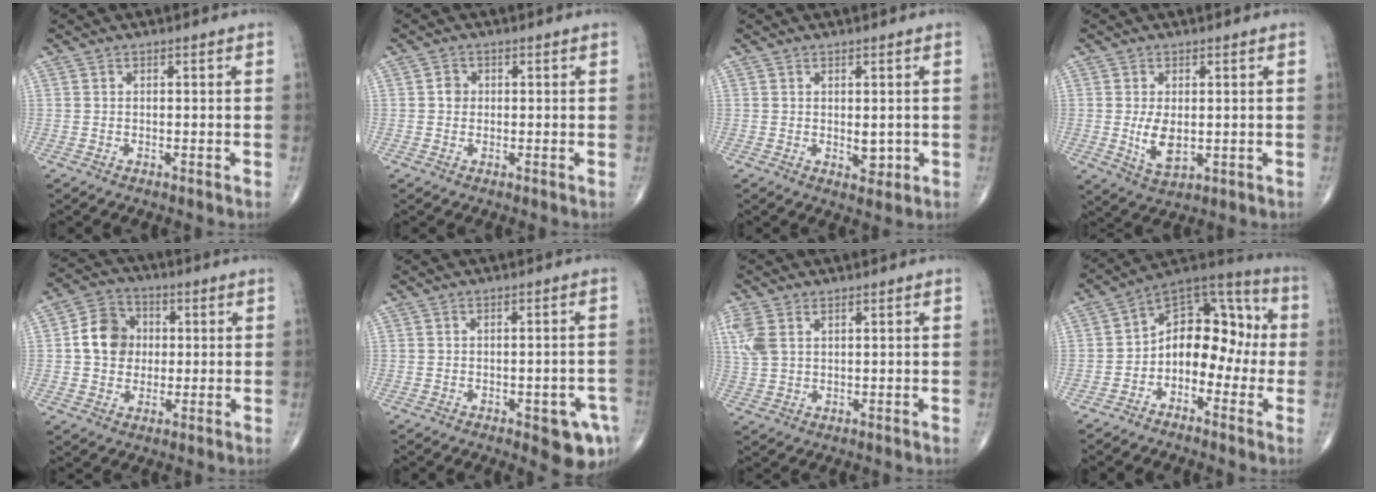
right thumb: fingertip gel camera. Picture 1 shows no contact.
{"total": 1.9, "force": [0.1, 1.7, 0.8], "torque": [-0.003, 0.004, -0.002]}
{"total": 3.0, "force": [-0.1, 1.7, 2.5], "torque": [-0.026, -0.007, 0.004]}
{"total": 6.0, "force": [-0.2, 3.3, 5.0], "torque": [-0.088, -0.014, 0.006]}
{"total": 9.5, "force": [0.8, 8.1, 5.0], "torque": [-0.061, 0.012, 0.004]}
{"total": 7.5, "force": [-3.2, 2.8, 6.1], "torque": [-0.055, 0.010, -0.033]}
{"total": 6.0, "force": [2.2, 3.5, 4.3], "torque": [-0.120, 0.009, 0.052]}
{"total": 14.0, "force": [-2.2, 9.4, 10.2], "torque": [-0.107, 0.063, -0.052]}